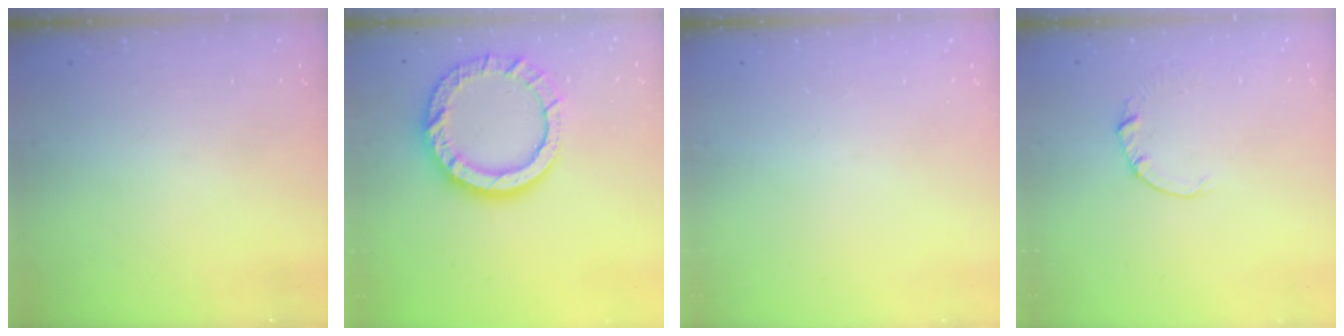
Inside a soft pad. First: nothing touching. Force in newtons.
{"total": 14.1, "press": 14.1, "slide": 1.3}
{"total": 0.0}
{"total": 0.5, "press": 0.5, "slide": 0.1}